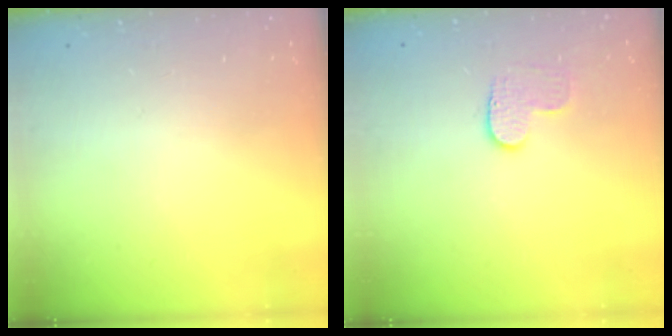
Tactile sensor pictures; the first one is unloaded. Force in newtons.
{"total": 5.1, "press": 5.1, "slide": 0.5}